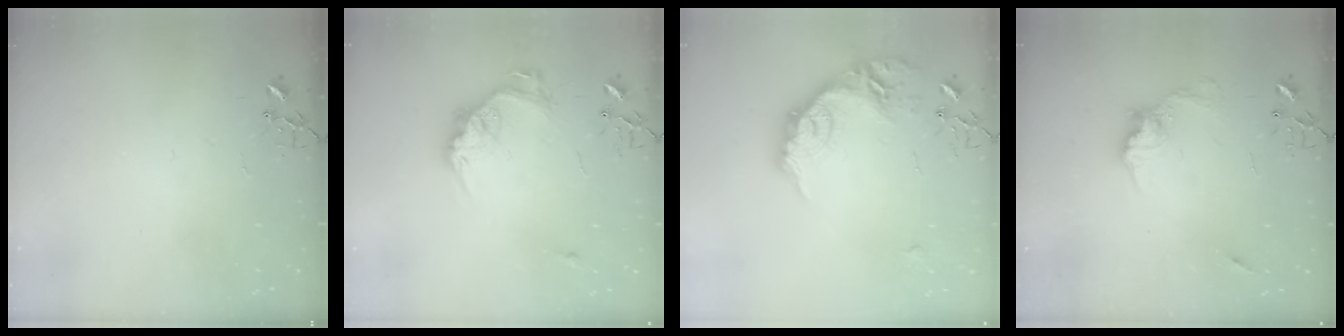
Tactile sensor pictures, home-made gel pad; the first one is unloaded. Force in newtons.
{"total": 15.4, "press": 15.4, "slide": 1.0}
{"total": 20.9, "press": 20.9, "slide": 1.2}
{"total": 11.5, "press": 11.5, "slide": 0.8}